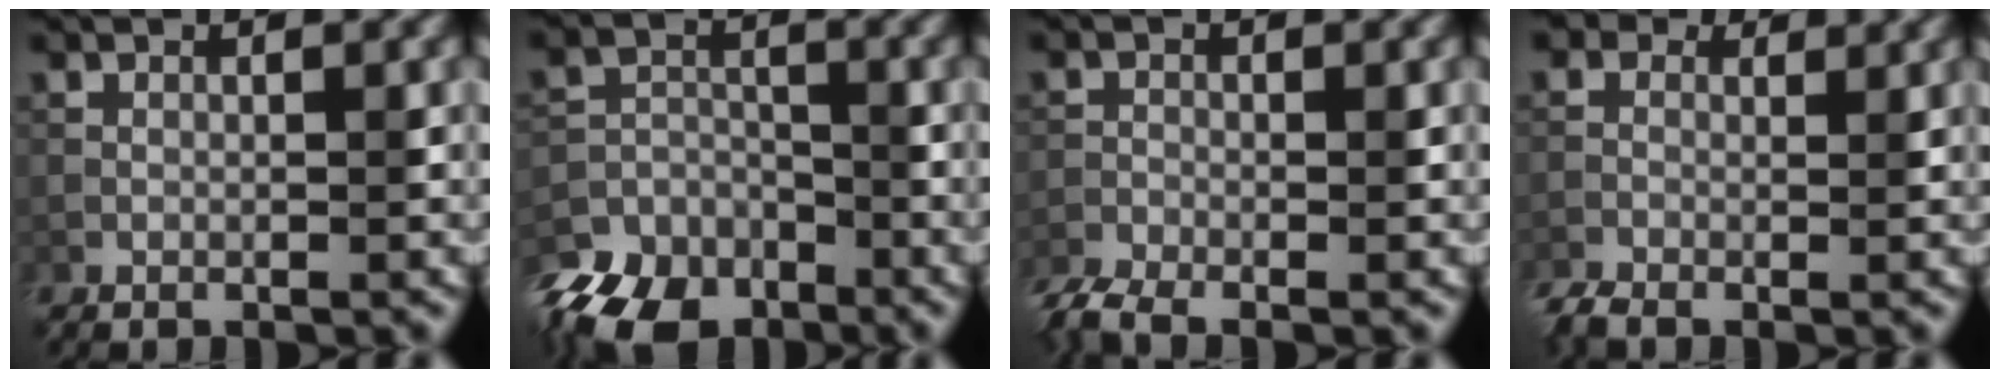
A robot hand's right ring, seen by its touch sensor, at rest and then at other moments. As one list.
[{"total": 9.1, "force": [-7.7, 4.4, 2.1], "torque": [-0.032, -0.009, -0.124]}, {"total": 4.0, "force": [-3.2, 1.2, 2.1], "torque": [-0.048, -0.013, -0.067]}, {"total": 3.3, "force": [-0.5, 2.5, 2.1], "torque": [-0.043, -0.001, -0.012]}]